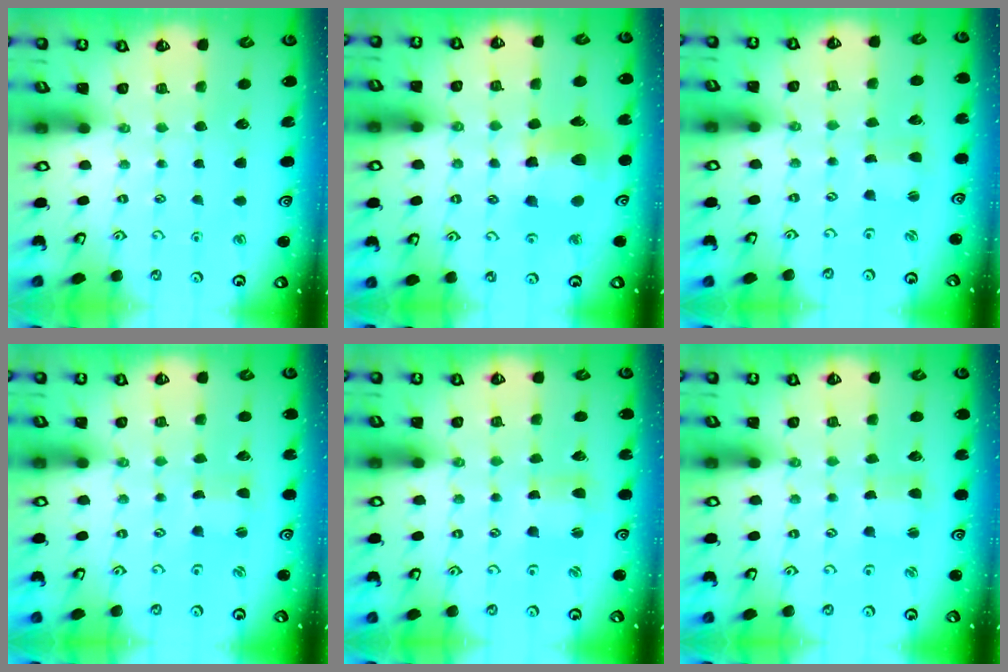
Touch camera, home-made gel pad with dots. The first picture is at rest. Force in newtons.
{"total": 11.2, "press": 11.1, "slide": 1.2}
{"total": 0.6, "press": 0.6, "slide": 0.0}
{"total": 0.8, "press": 0.8, "slide": 0.0}
{"total": 2.7, "press": 2.7, "slide": 0.4}
{"total": 1.4, "press": 1.4, "slide": 0.2}